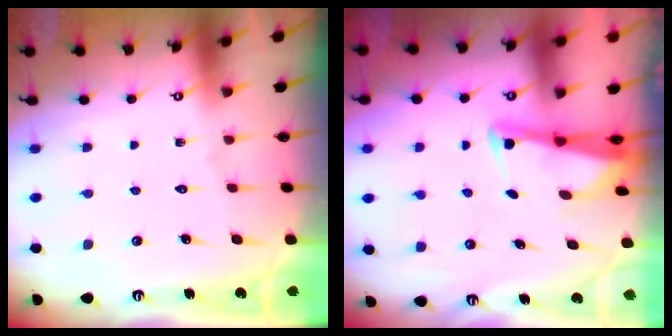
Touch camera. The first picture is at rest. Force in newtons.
{"total": 2.4, "press": 2.4, "slide": 0.5}